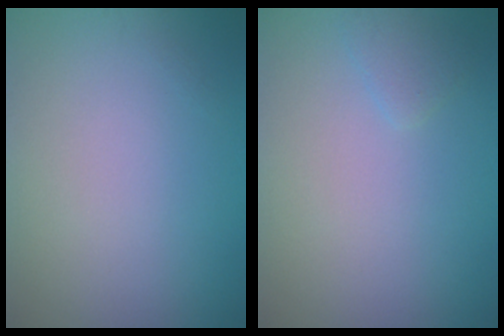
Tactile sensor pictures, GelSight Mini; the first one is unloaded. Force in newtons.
{"total": 0.9, "press": 0.9, "slide": 0.1}